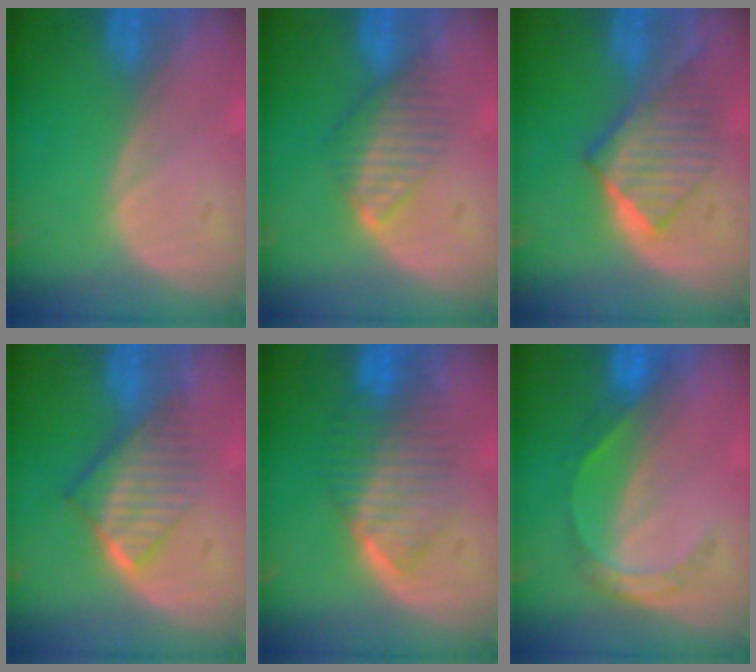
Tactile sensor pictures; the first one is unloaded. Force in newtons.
{"total": 4.5, "press": 4.4, "slide": 0.7}
{"total": 6.4, "press": 6.3, "slide": 1.5}
{"total": 6.7, "press": 6.0, "slide": 2.9}
{"total": 6.6, "press": 6.5, "slide": 1.0}
{"total": 4.4, "press": 4.2, "slide": 1.2}